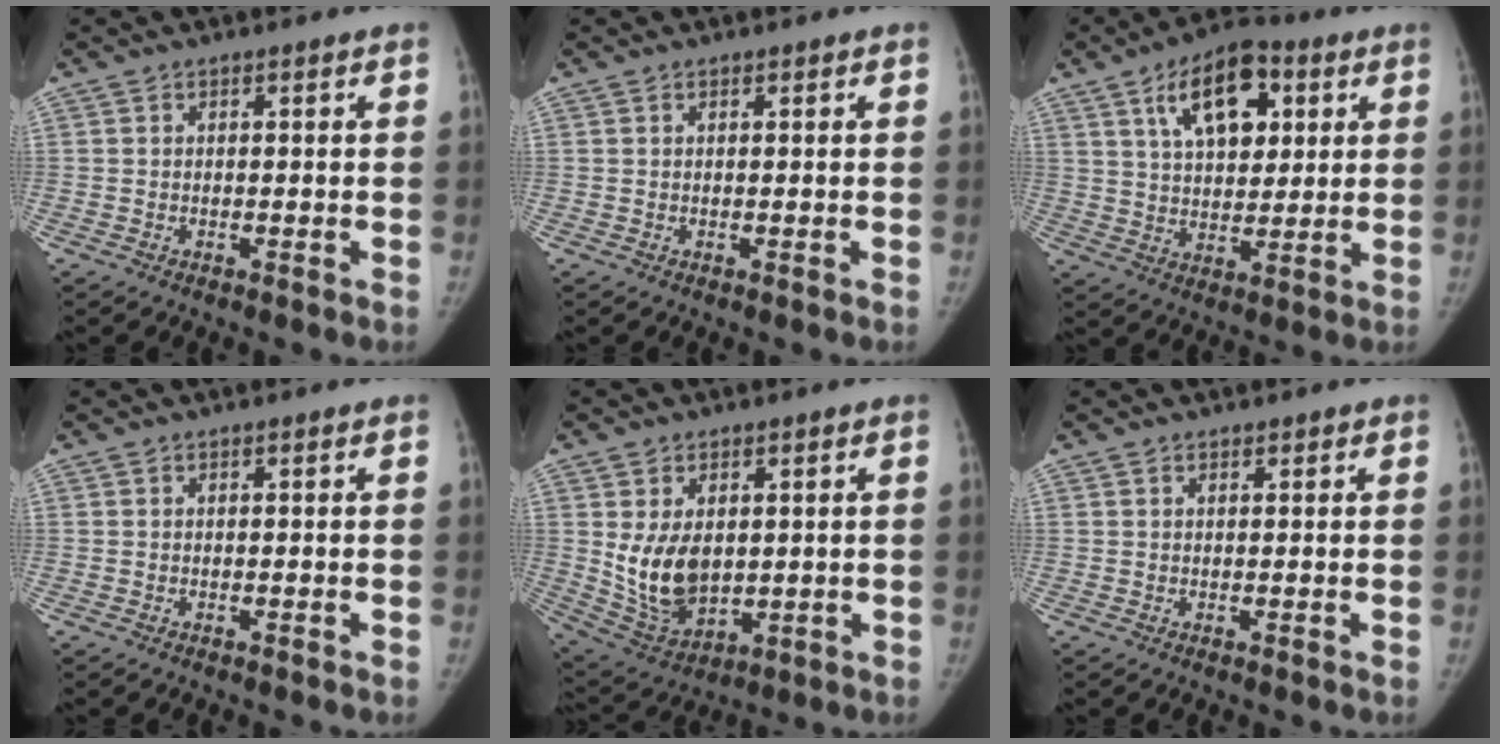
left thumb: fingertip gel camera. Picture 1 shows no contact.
{"total": 0.0}
{"total": 14.4, "force": [5.9, 7.9, 10.5], "torque": [-0.136, -0.010, 0.097]}
{"total": 0.0}
{"total": 11.4, "force": [1.1, 7.6, 8.4], "torque": [-0.130, -0.017, 0.044]}
{"total": 0.6, "force": [0.4, 0.3, 0.2], "torque": [-0.004, -0.003, 0.005]}